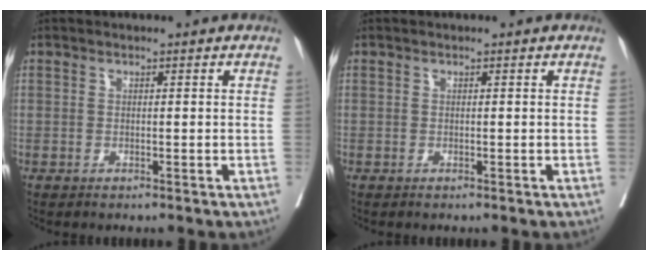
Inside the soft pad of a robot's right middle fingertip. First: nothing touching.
{"total": 0.0}